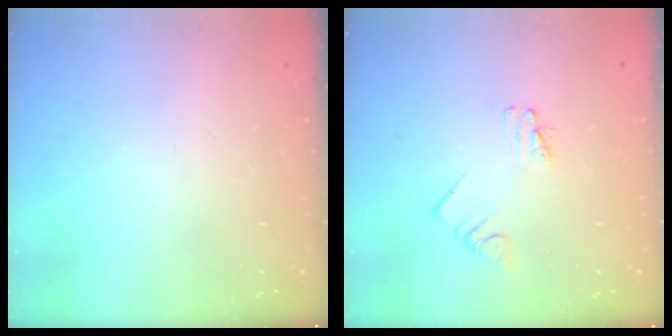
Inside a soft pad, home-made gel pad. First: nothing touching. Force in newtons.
{"total": 2.9, "press": 2.9, "slide": 0.3}